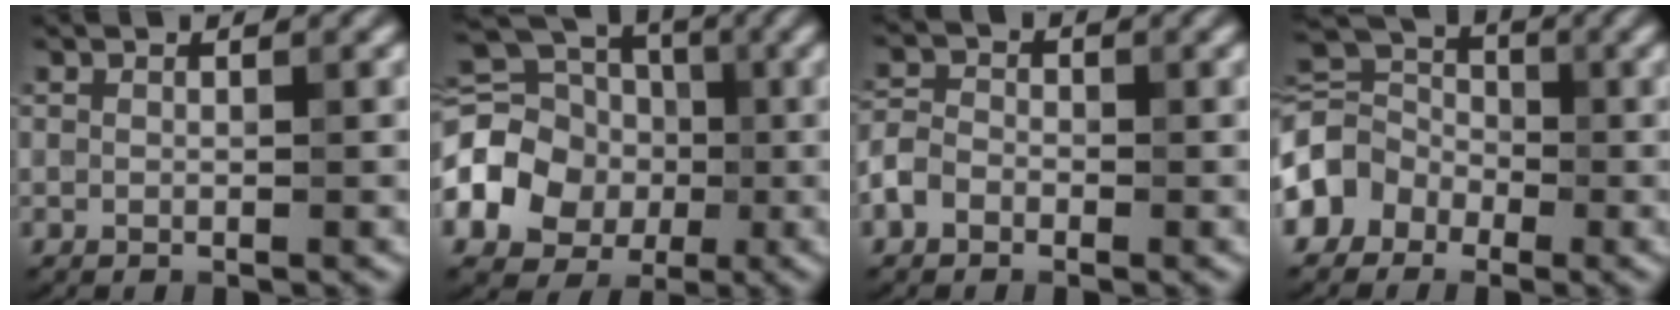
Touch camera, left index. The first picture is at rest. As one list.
[{"total": 10.7, "force": [-1.5, 9.0, 5.5], "torque": [-0.109, -0.002, -0.061]}, {"total": 2.4, "force": [-1.2, 1.8, 0.9], "torque": [-0.014, 0.006, -0.034]}, {"total": 5.1, "force": [-2.1, 4.1, 2.2], "torque": [-0.036, 0.017, -0.056]}]